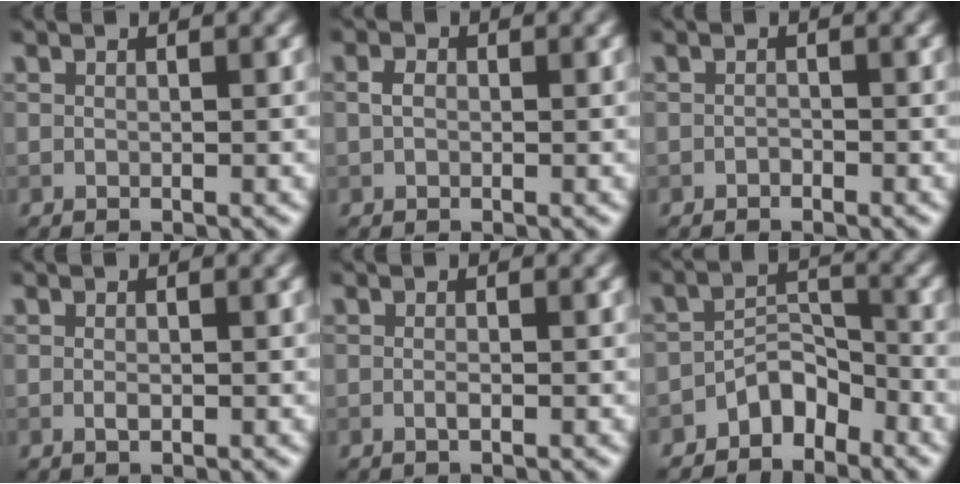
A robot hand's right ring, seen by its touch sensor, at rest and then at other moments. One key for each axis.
{"total": 1.1, "fx": 0.0, "fy": 0.8, "fz": 0.7, "tx": -0.015, "ty": 0.003, "tz": -0.003}
{"total": 0.5, "fx": -0.4, "fy": 0.3, "fz": 0.2, "tx": -0.002, "ty": 0.000, "tz": -0.008}
{"total": 0.6, "fx": -0.1, "fy": 0.3, "fz": 0.5, "tx": -0.013, "ty": -0.001, "tz": -0.002}
{"total": 0.7, "fx": -0.2, "fy": 0.2, "fz": 0.6, "tx": -0.014, "ty": -0.002, "tz": -0.005}
{"total": 3.3, "fx": -2.4, "fy": 1.8, "fz": 1.3, "tx": -0.015, "ty": 0.016, "tz": -0.046}